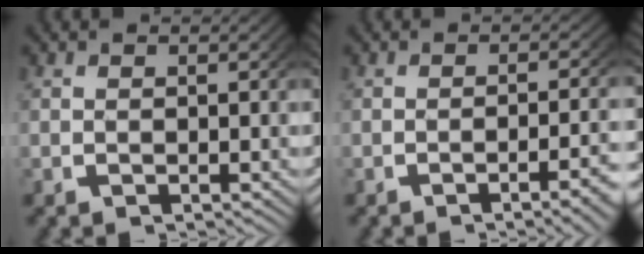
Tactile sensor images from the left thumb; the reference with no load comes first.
{"total": 3.6, "force": [-1.8, 0.4, 3.0], "torque": [-0.042, 0.005, -0.031]}